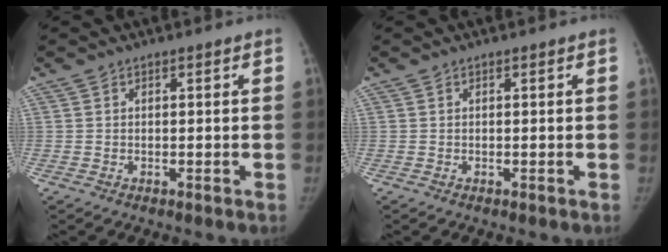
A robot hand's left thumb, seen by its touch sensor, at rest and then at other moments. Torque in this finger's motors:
{"motor_torque": [0.00, 0.00, 0.00, 0.00, 0.00]}